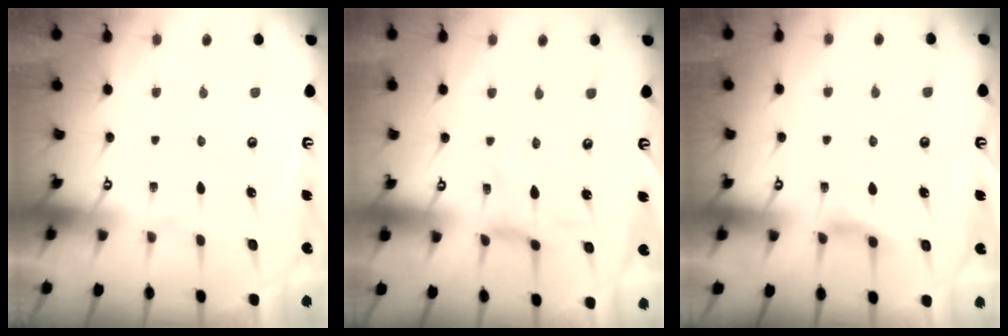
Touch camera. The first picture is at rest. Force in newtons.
{"total": 0.9, "press": 0.8, "slide": 0.3}
{"total": 4.3, "press": 4.3, "slide": 0.6}